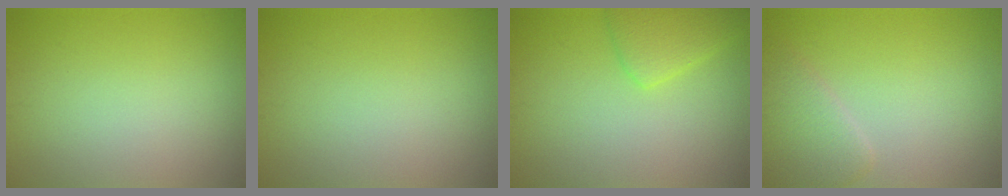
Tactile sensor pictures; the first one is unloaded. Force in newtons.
{"total": 0.0}
{"total": 2.8, "press": 2.7, "slide": 0.2}
{"total": 3.1, "press": 3.0, "slide": 0.4}